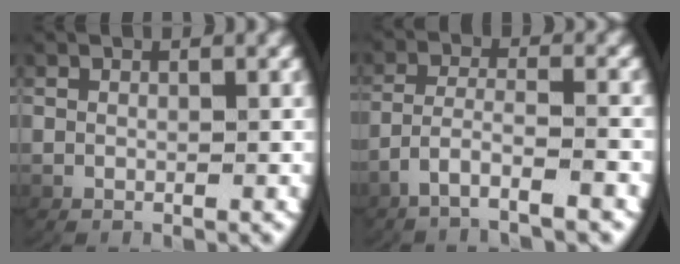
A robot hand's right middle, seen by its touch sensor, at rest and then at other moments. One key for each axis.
{"total": 4.5, "fx": -3.5, "fy": 0.9, "fz": 2.6, "tx": -0.063, "ty": -0.016, "tz": -0.050}